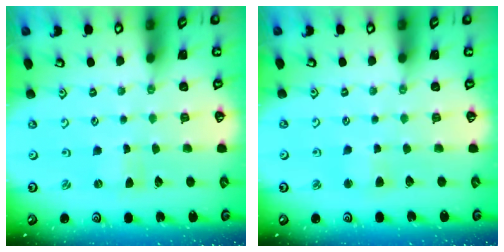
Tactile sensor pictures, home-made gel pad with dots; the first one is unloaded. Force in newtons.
{"total": 2.5, "press": 2.4, "slide": 0.5}